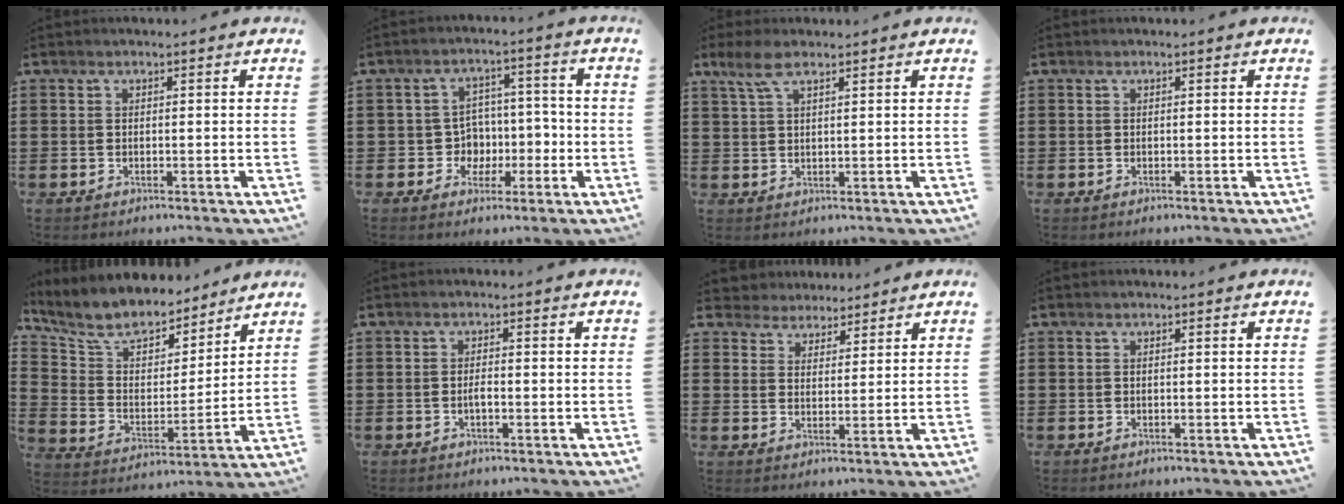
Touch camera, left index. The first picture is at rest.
{"total": 5.2, "force": [-1.1, 4.9, 1.3], "torque": [-0.035, 0.003, -0.021]}
{"total": 4.1, "force": [2.5, 1.4, 3.0], "torque": [-0.064, 0.005, 0.046]}
{"total": 0.0}
{"total": 9.0, "force": [8.1, 3.1, 2.2], "torque": [-0.090, -0.051, 0.145]}
{"total": 1.5, "force": [-0.4, 0.3, 1.3], "torque": [-0.026, 0.001, -0.007]}
{"total": 3.8, "force": [3.4, 1.7, -0.2], "torque": [-0.015, -0.002, 0.064]}
{"total": 0.0}